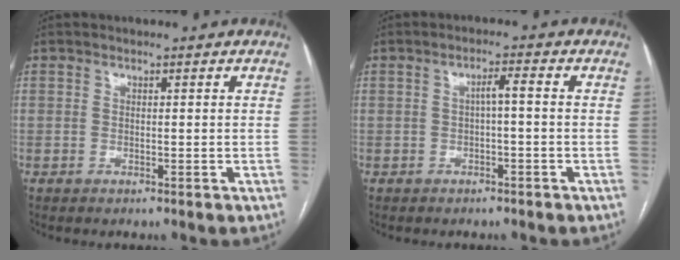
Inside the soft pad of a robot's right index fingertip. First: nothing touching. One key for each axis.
{"total": 2.2, "fx": -0.2, "fy": 0.2, "fz": 2.2, "tx": -0.038, "ty": 0.008, "tz": -0.002}